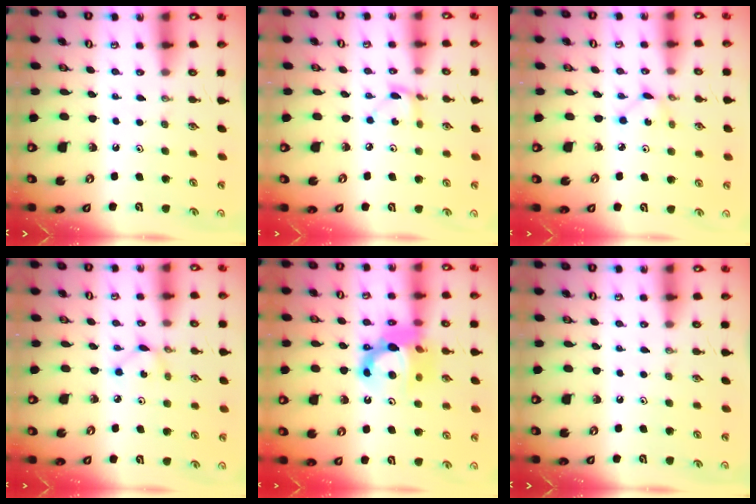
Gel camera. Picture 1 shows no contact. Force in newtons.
{"total": 2.8, "press": 2.8, "slide": 0.1}
{"total": 2.5, "press": 2.5, "slide": 0.2}
{"total": 2.4, "press": 2.4, "slide": 0.1}
{"total": 13.6, "press": 13.6, "slide": 1.1}
{"total": 0.0}